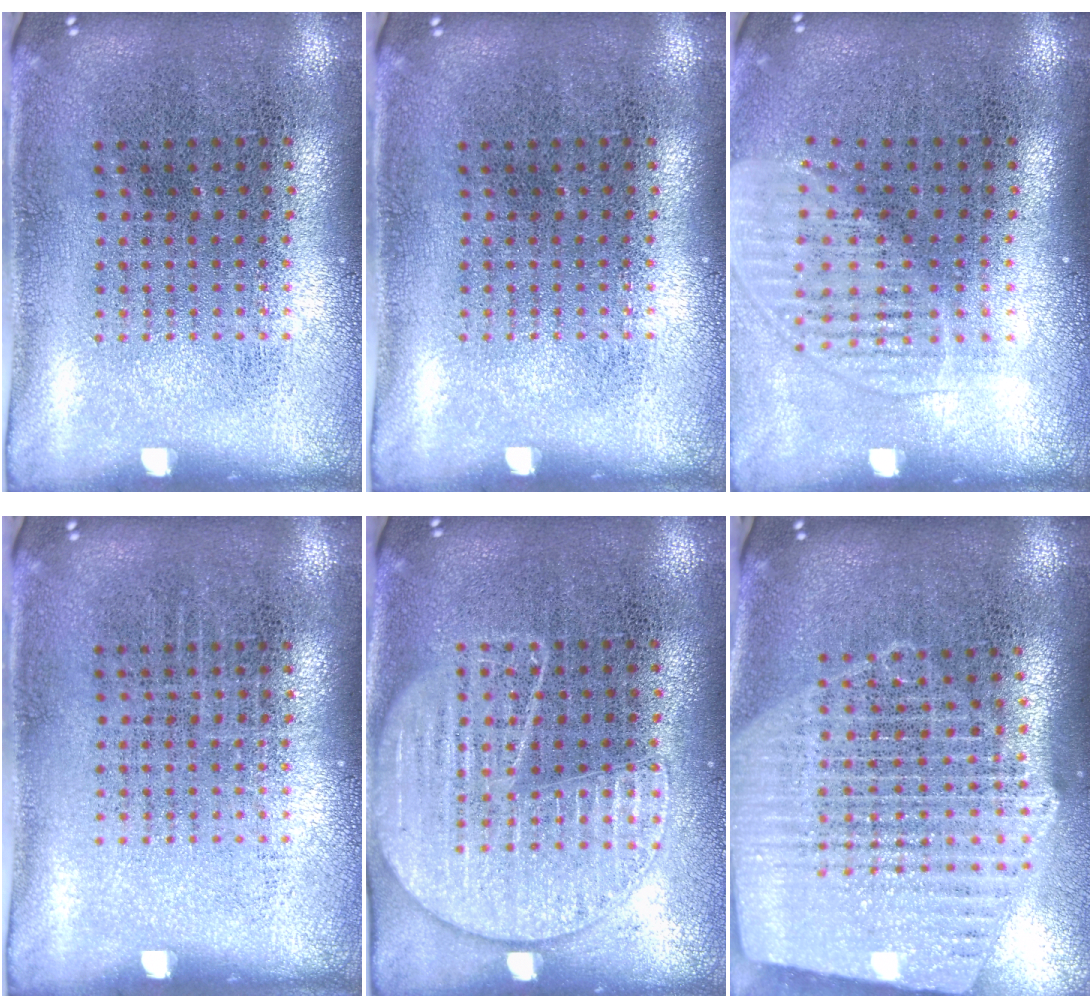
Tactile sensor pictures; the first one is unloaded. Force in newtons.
{"total": 0.0}
{"total": 1.3, "press": 1.2, "slide": 0.6}
{"total": 0.0}
{"total": 1.4, "press": 1.4, "slide": 0.2}
{"total": 2.4, "press": 2.1, "slide": 1.2}